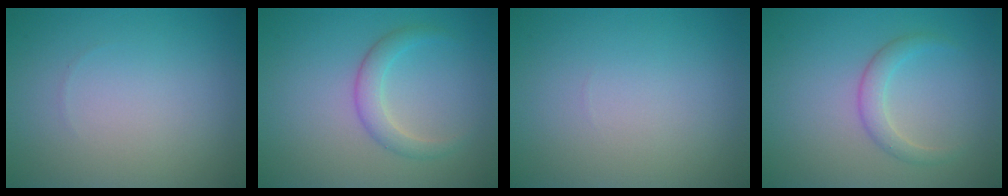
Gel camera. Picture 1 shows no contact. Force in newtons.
{"total": 2.3, "press": 2.3, "slide": 0.1}
{"total": 0.0}
{"total": 1.9, "press": 1.9, "slide": 0.1}